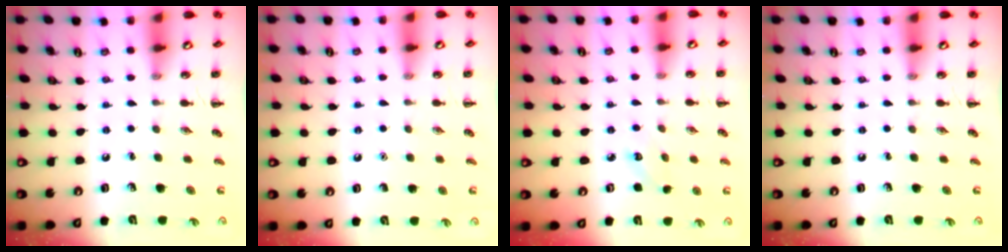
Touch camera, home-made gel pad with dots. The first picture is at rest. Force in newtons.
{"total": 1.5, "press": 1.5, "slide": 0.1}
{"total": 2.3, "press": 2.2, "slide": 0.6}
{"total": 0.0}